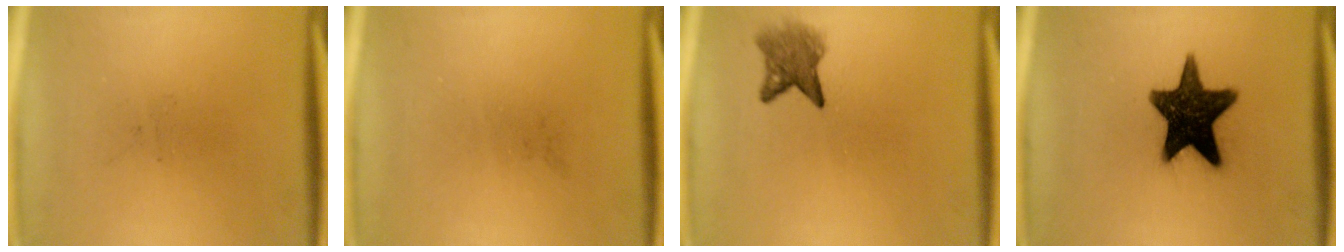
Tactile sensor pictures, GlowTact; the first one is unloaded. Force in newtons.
{"total": 0.0}
{"total": 3.9}
{"total": 15.4}